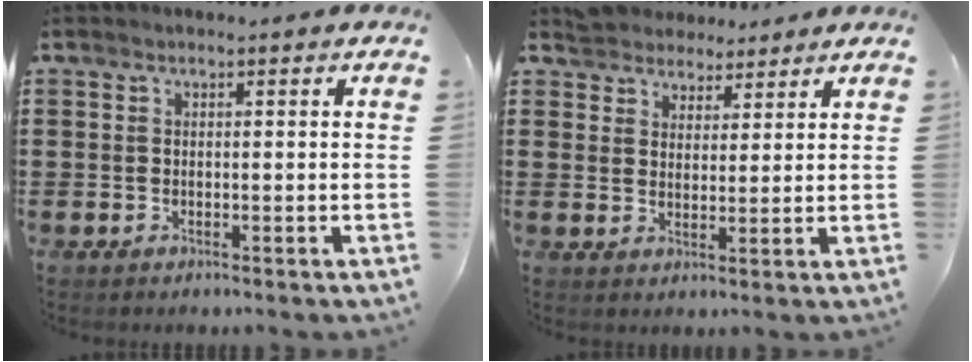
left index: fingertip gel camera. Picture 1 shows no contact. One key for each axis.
{"total": 4.9, "fx": 4.3, "fy": 2.3, "fz": 0.1, "tx": -0.024, "ty": 0.000, "tz": 0.085}